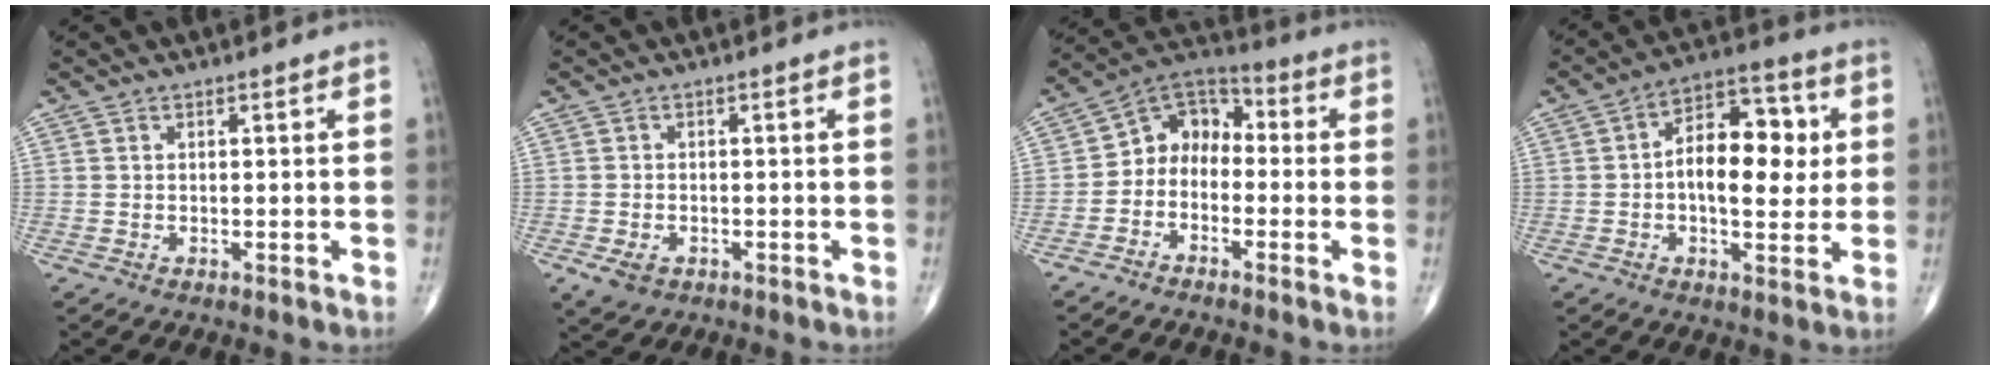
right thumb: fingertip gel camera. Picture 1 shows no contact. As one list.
[{"total": 3.3, "force": [-1.5, 2.3, 1.9], "torque": [-0.034, 0.000, -0.018]}, {"total": 8.4, "force": [-2.0, 6.7, 4.8], "torque": [-0.049, 0.052, -0.058]}, {"total": 13.5, "force": [1.0, 7.3, 11.3], "torque": [-0.144, 0.020, 0.008]}]